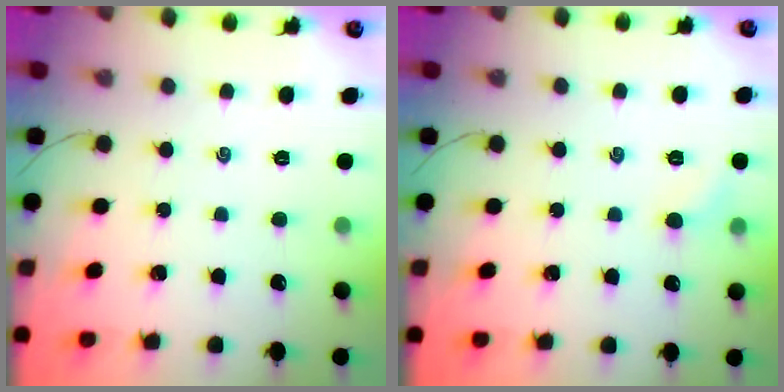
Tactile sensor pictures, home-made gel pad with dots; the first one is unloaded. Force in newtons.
{"total": 4.4, "press": 4.1, "slide": 1.4}